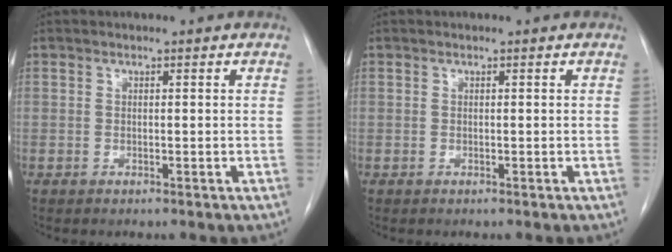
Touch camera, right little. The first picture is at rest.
{"total": 0.0}